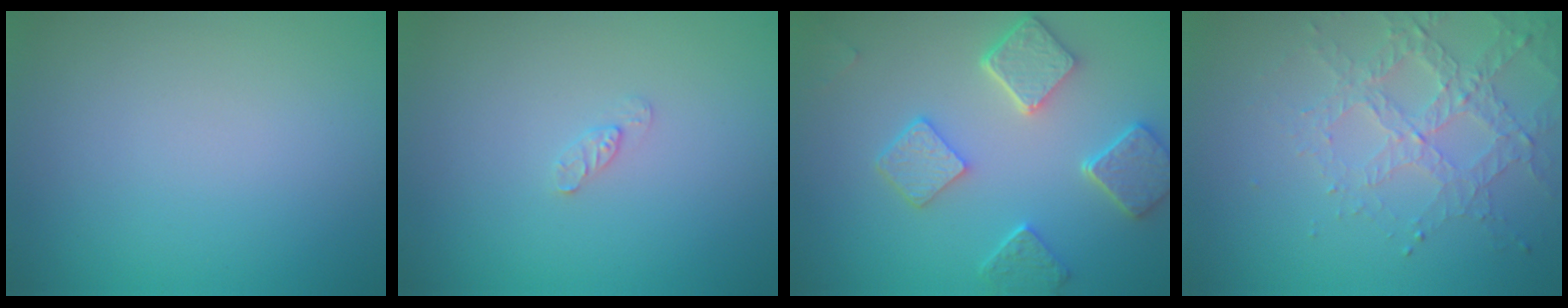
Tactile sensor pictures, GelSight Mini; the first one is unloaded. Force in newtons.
{"total": 0.9, "press": 0.8, "slide": 0.2}
{"total": 5.7, "press": 4.5, "slide": 3.5}
{"total": 3.2, "press": 3.0, "slide": 1.0}